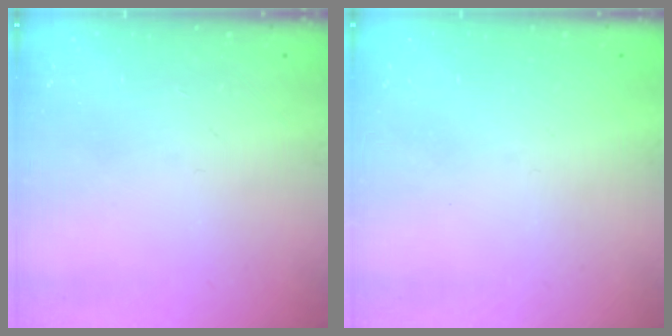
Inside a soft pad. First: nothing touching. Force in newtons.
{"total": 0.8, "press": 0.7, "slide": 0.3}